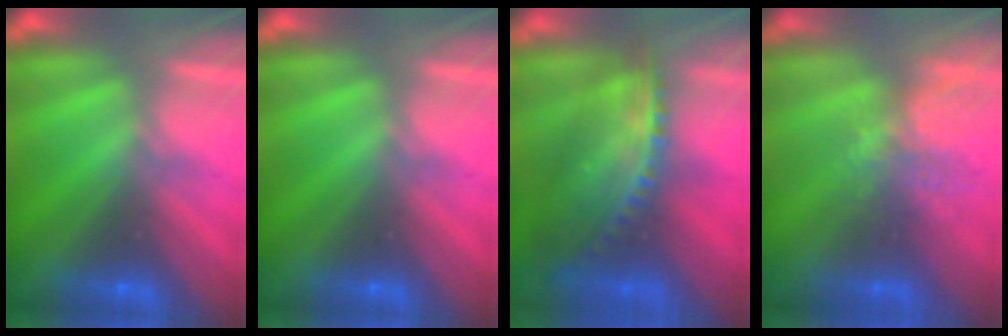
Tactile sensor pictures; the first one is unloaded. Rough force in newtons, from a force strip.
{"total": 0.0}
{"total": 7.4}
{"total": 3.6}